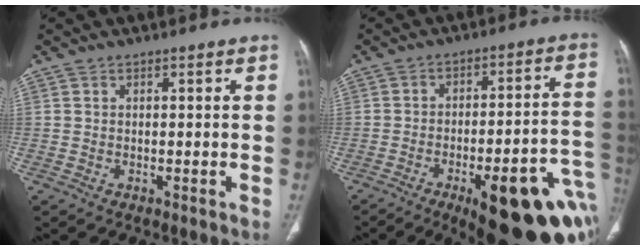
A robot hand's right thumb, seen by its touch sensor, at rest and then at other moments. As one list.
[{"total": 26.8, "force": [-11.0, 8.3, 23.0], "torque": [-0.222, 0.047, -0.139]}]